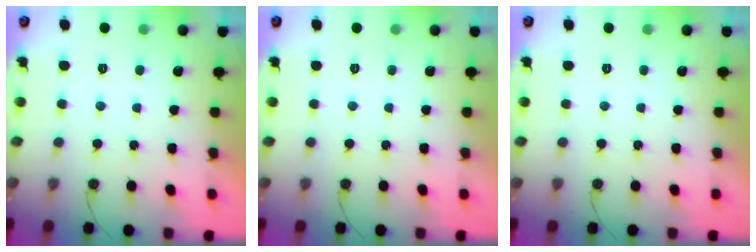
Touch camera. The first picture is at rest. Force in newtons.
{"total": 0.0}
{"total": 0.0}